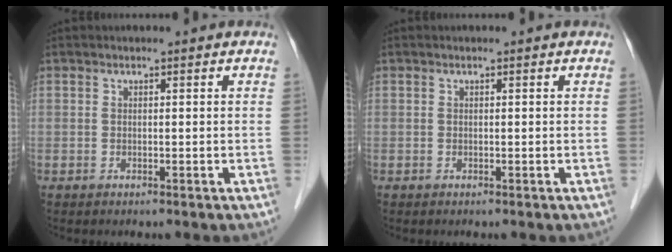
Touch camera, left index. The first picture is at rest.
{"total": 0.0}